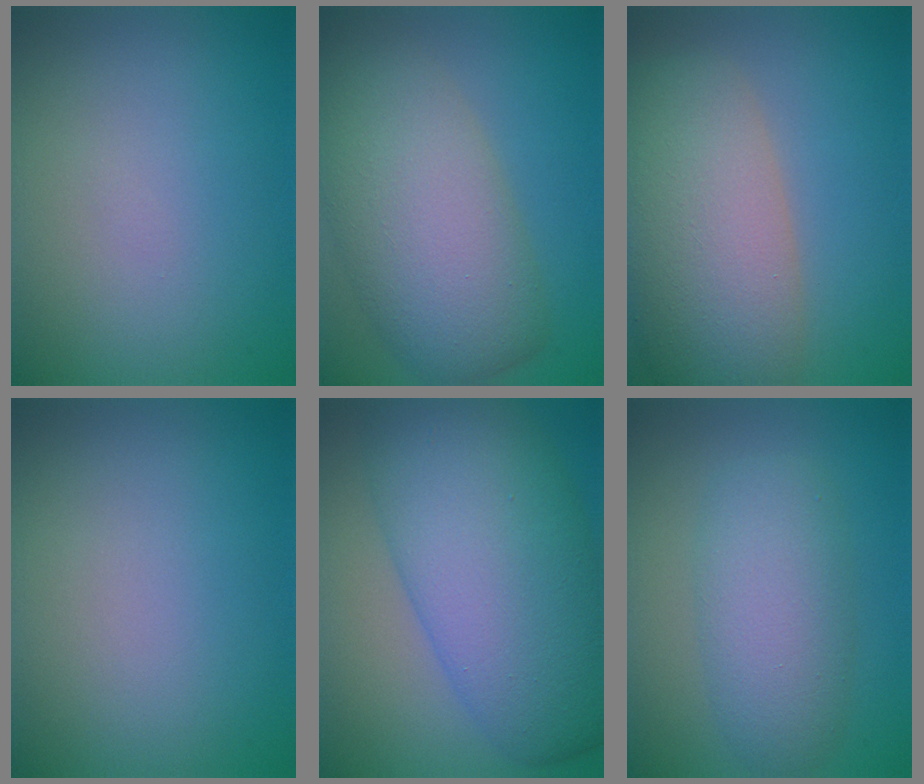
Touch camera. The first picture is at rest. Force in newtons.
{"total": 9.6, "press": 9.6, "slide": 0.5}
{"total": 9.7, "press": 9.7, "slide": 0.6}
{"total": 0.0}
{"total": 12.1, "press": 12.1, "slide": 0.2}
{"total": 5.0, "press": 5.0, "slide": 0.2}